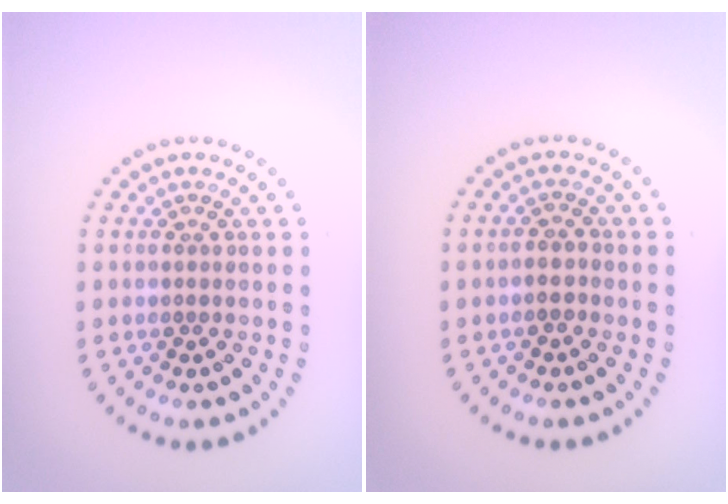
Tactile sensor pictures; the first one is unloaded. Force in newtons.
{"total": 1.4, "press": 1.2, "slide": 0.6}